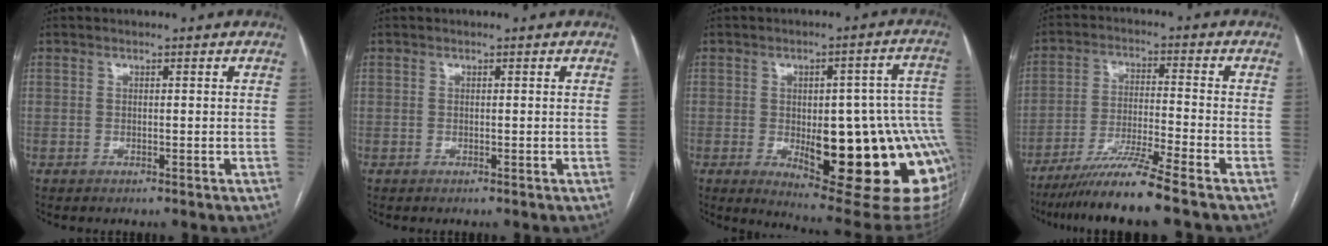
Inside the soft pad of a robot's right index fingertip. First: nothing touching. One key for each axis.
{"total": 0.0}
{"total": 24.1, "fx": -5.7, "fy": 6.6, "fz": 22.5, "tx": -0.201, "ty": 0.012, "tz": -0.053}
{"total": 9.4, "fx": -7.5, "fy": -1.8, "fz": 5.4, "tx": -0.094, "ty": -0.032, "tz": -0.137}